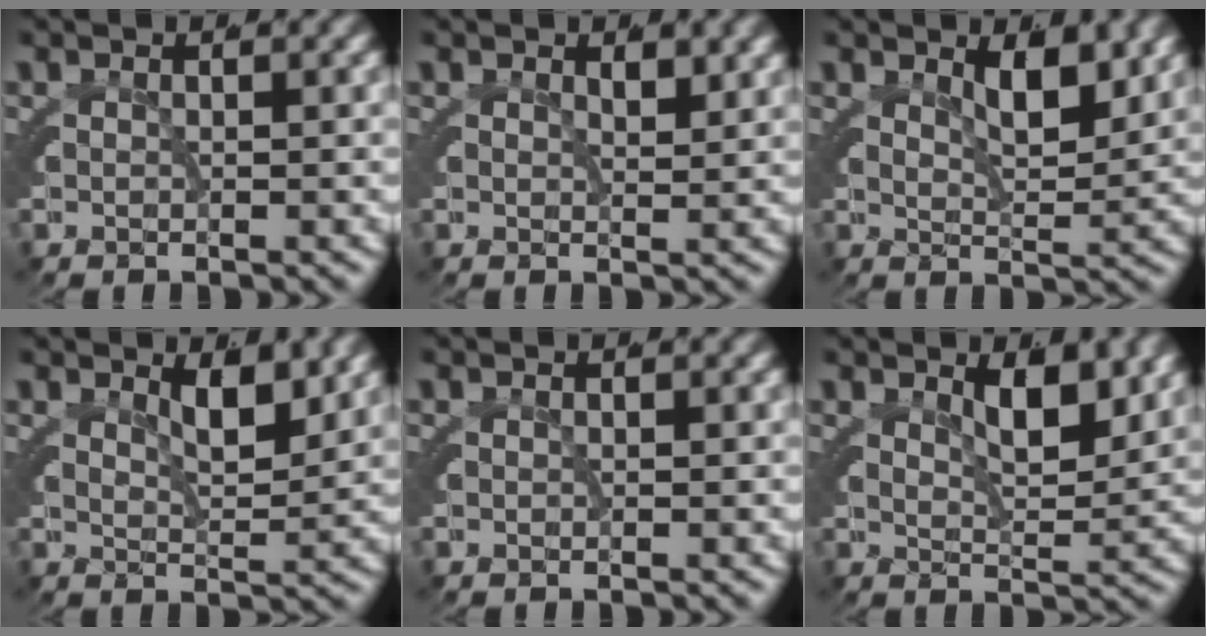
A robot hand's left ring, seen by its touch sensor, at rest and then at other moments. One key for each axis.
{"total": 0.8, "fx": 0.6, "fy": -0.6, "fz": 0.2, "tx": 0.004, "ty": -0.005, "tz": 0.013}
{"total": 2.8, "fx": 1.9, "fy": 0.7, "fz": 1.9, "tx": -0.027, "ty": -0.004, "tz": 0.032}
{"total": 2.1, "fx": 1.6, "fy": 0.3, "fz": 1.4, "tx": -0.018, "ty": -0.004, "tz": 0.027}
{"total": 0.0}
{"total": 3.0, "fx": 1.9, "fy": 0.8, "fz": 2.2, "tx": -0.031, "ty": -0.004, "tz": 0.031}